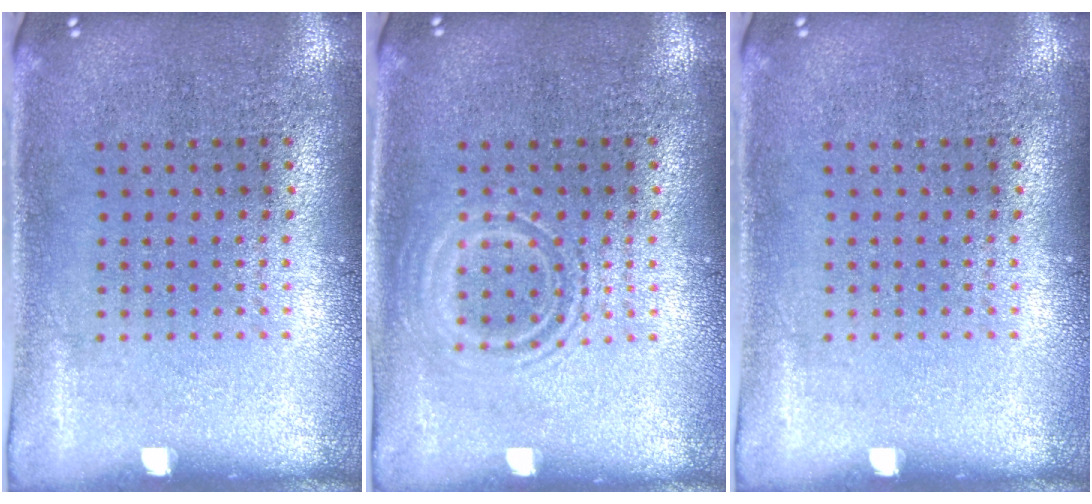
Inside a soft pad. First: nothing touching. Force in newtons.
{"total": 1.1, "press": 1.1, "slide": 0.3}
{"total": 0.0}